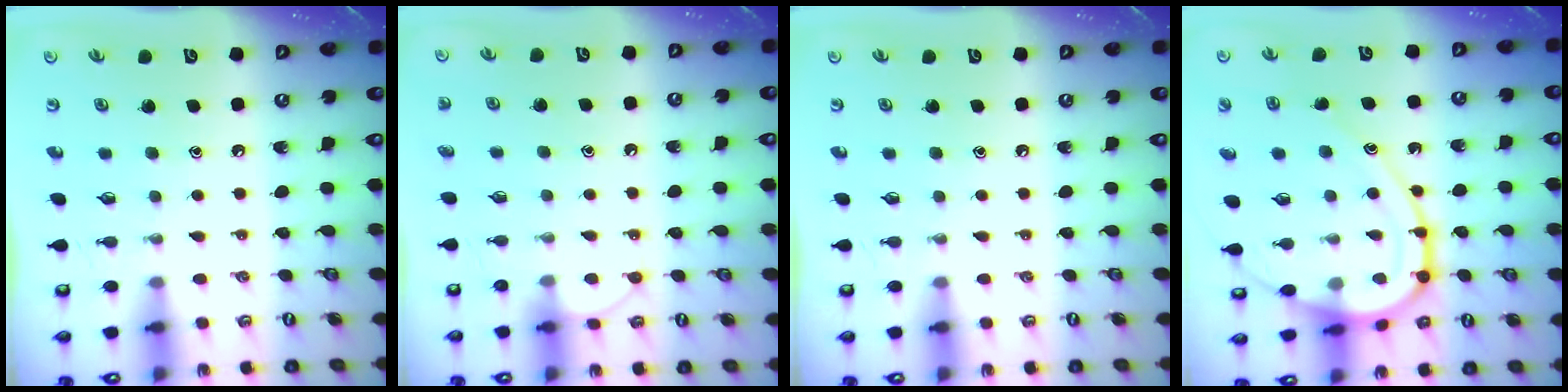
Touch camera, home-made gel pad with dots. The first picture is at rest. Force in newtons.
{"total": 7.6, "press": 7.5, "slide": 0.6}
{"total": 0.0}
{"total": 14.7, "press": 14.7, "slide": 1.1}